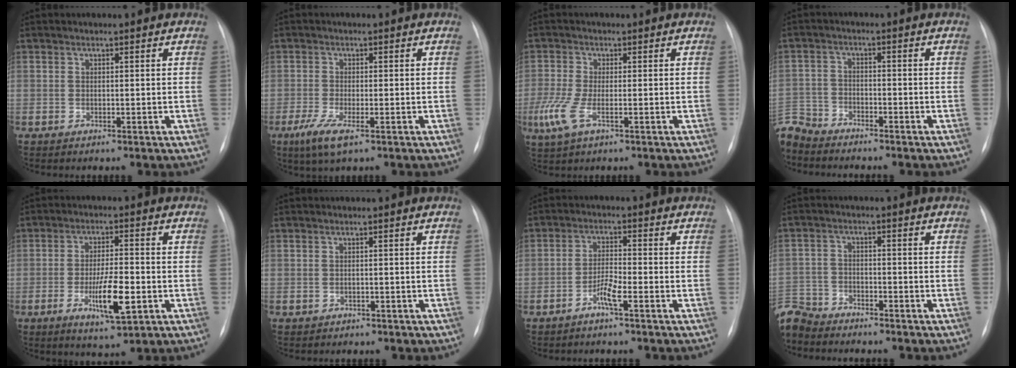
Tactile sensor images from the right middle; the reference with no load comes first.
{"total": 4.5, "force": [-2.4, 1.0, 3.7], "torque": [-0.086, -0.014, -0.042]}
{"total": 4.9, "force": [-1.7, 1.6, 4.3], "torque": [-0.112, -0.012, -0.035]}
{"total": 7.5, "force": [-7.1, 2.3, 0.9], "torque": [-0.020, -0.005, -0.130]}
{"total": 7.9, "force": [-2.4, 1.5, 7.3], "torque": [-0.134, -0.011, -0.038]}
{"total": 1.1, "force": [-0.7, 0.8, 0.4], "torque": [-0.013, 0.005, 0.001]}
{"total": 3.1, "force": [-1.9, 0.0, 2.5], "torque": [-0.054, 0.003, -0.039]}
{"total": 8.7, "force": [-8.0, 3.2, 1.0], "torque": [-0.031, 0.001, -0.145]}